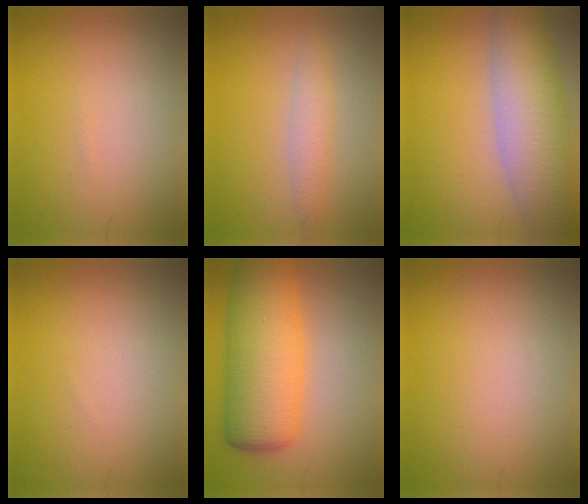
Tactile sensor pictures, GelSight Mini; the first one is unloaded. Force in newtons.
{"total": 2.2, "press": 2.2, "slide": 0.0}
{"total": 9.4, "press": 9.4, "slide": 0.4}
{"total": 0.0}
{"total": 10.1, "press": 10.0, "slide": 0.2}
{"total": 0.0}